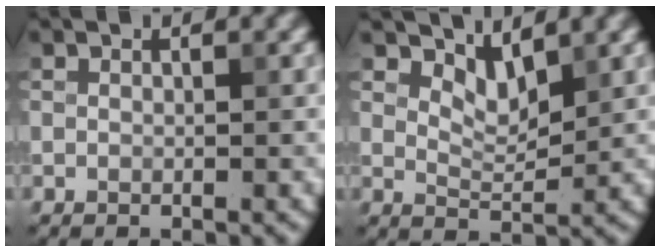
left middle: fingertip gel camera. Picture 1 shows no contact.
{"total": 2.5, "force": [2.1, 0.7, 1.1], "torque": [-0.027, -0.010, 0.037]}